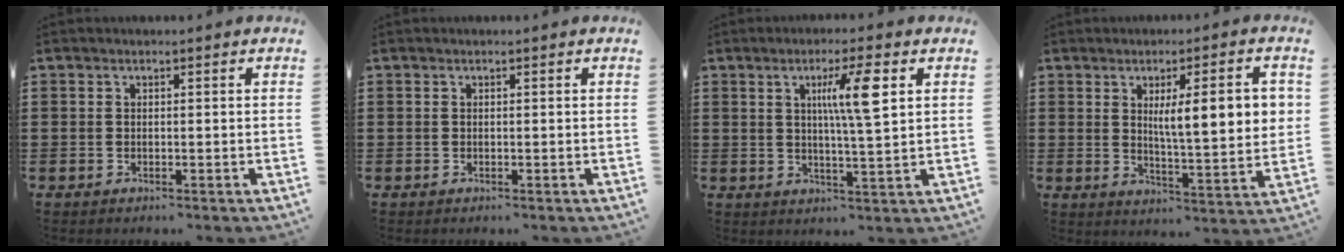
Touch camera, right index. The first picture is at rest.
{"total": 0.0}
{"total": 7.3, "force": [2.5, 0.6, 6.8], "torque": [-0.131, 0.001, 0.033]}
{"total": 9.1, "force": [2.6, 2.0, 8.5], "torque": [-0.139, -0.003, 0.037]}